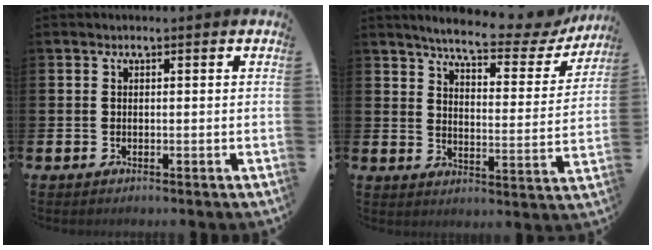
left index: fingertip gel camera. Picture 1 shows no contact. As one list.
[{"total": 6.5, "force": [5.8, 1.1, 2.8], "torque": [-0.064, -0.040, 0.090]}]